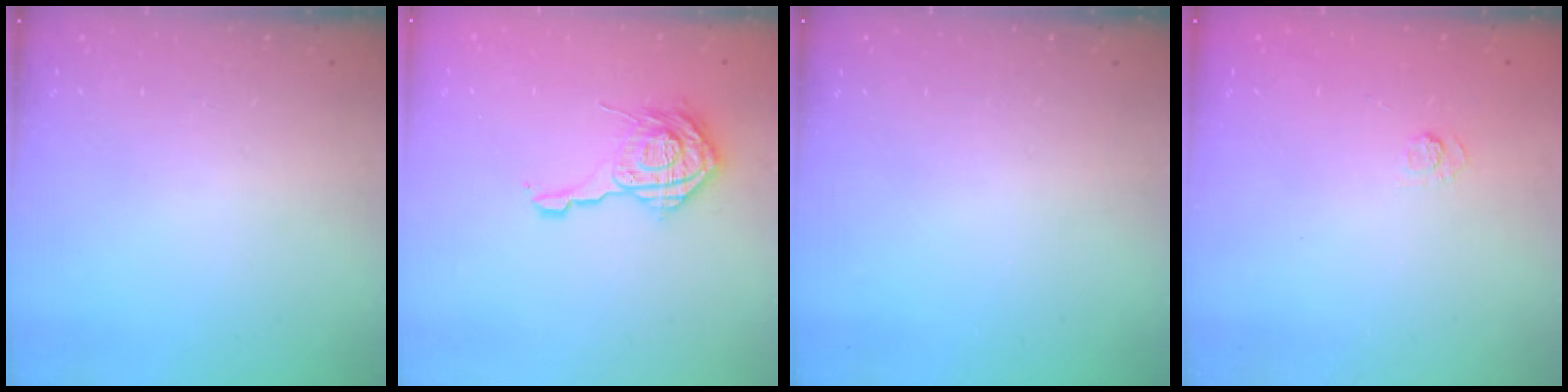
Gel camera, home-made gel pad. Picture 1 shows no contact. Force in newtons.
{"total": 12.9, "press": 12.9, "slide": 0.8}
{"total": 0.0}
{"total": 2.4, "press": 2.0, "slide": 1.3}